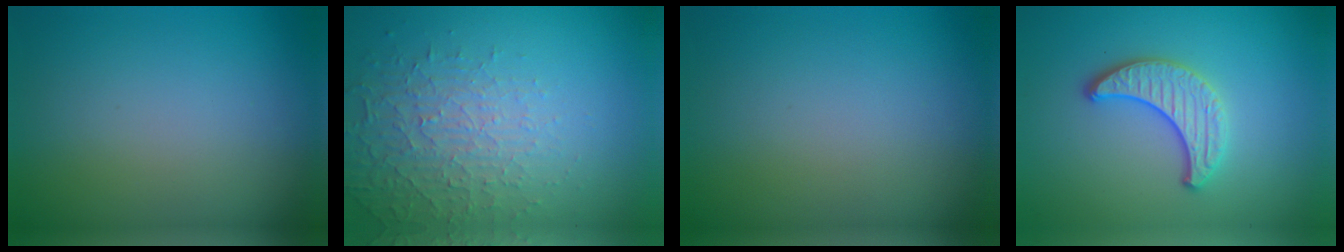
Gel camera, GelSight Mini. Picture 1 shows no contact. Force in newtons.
{"total": 4.5, "press": 3.1, "slide": 3.4}
{"total": 0.0}
{"total": 3.5, "press": 3.3, "slide": 1.3}